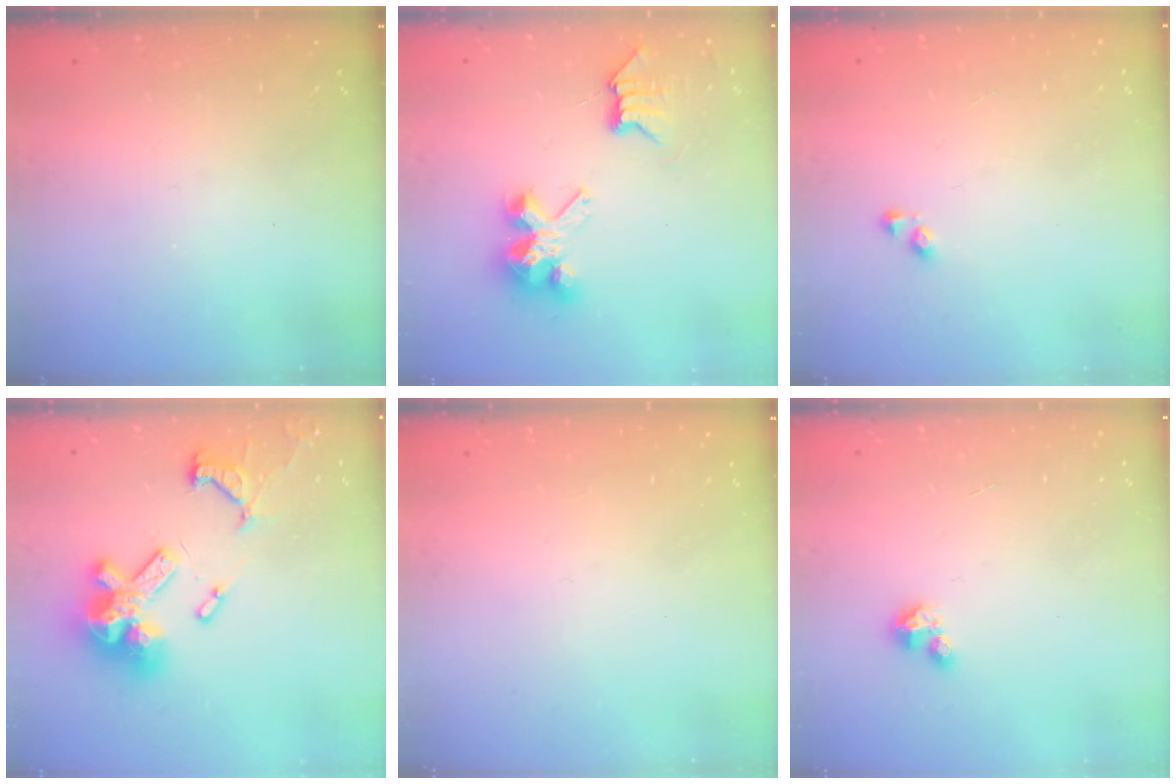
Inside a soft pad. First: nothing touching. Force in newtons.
{"total": 7.6, "press": 7.6, "slide": 0.4}
{"total": 1.8, "press": 1.8, "slide": 0.2}
{"total": 18.3, "press": 18.1, "slide": 2.1}
{"total": 0.0}
{"total": 2.0, "press": 2.0, "slide": 0.2}